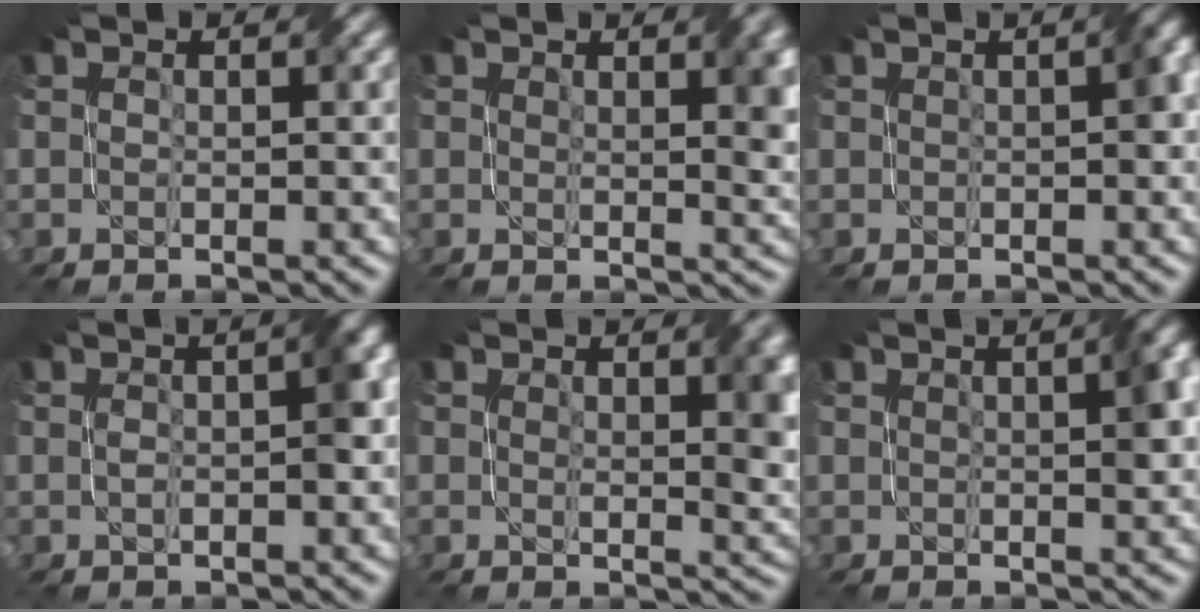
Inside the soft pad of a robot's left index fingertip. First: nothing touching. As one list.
[{"total": 3.7, "force": [1.6, 1.1, 3.2], "torque": [-0.037, -0.002, 0.027]}, {"total": 2.7, "force": [0.4, 0.6, 2.6], "torque": [-0.034, 0.012, 0.005]}, {"total": 3.2, "force": [0.0, 0.9, 3.1], "torque": [-0.051, 0.011, 0.002]}, {"total": 4.5, "force": [1.5, 1.4, 4.0], "torque": [-0.047, -0.003, 0.027]}, {"total": 4.7, "force": [1.1, 1.5, 4.4], "torque": [-0.036, 0.019, 0.013]}]